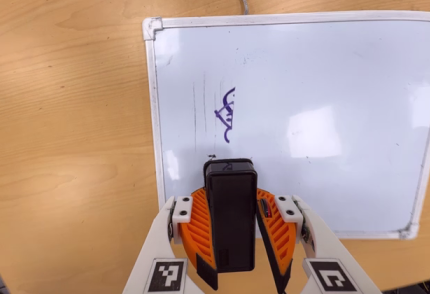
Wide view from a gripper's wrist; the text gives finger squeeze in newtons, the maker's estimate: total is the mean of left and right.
{"total": 9.1, "left": 9.3, "right": 8.8}